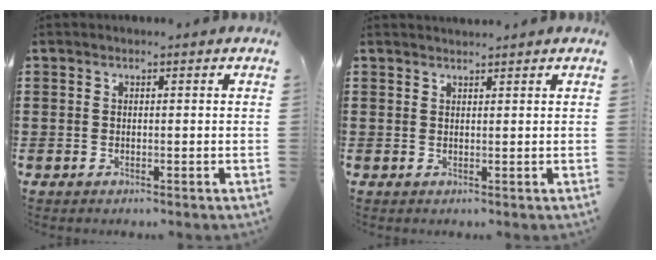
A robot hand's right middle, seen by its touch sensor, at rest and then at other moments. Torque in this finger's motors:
{"motor_torque": [-0.13, -0.06, 0.02, -0.02]}